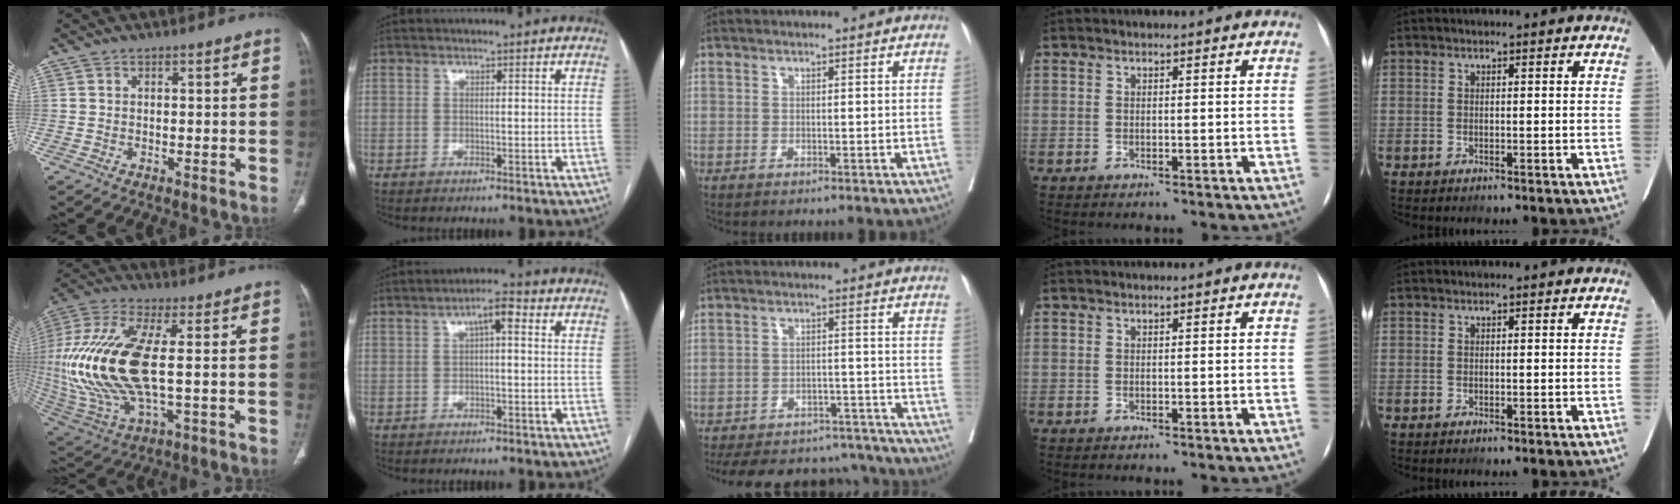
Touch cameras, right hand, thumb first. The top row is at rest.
{"thumb": {"total": 22.6, "force": [0.6, 9.1, 20.7], "torque": [-0.478, -0.003, 0.019]}, "index": {"total": 3.9, "force": [0.9, 1.0, 3.6], "torque": [-0.060, 0.018, 0.012]}, "middle": {"total": 23.1, "force": [-20.8, 7.3, 7.1], "torque": [-0.146, 0.003, -0.269]}}